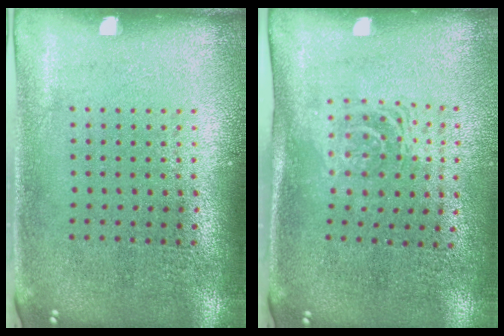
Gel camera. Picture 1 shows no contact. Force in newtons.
{"total": 1.7, "press": 1.3, "slide": 1.1}